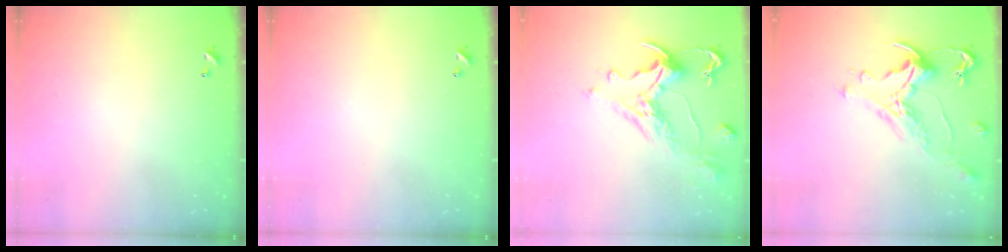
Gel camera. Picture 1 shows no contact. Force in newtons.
{"total": 0.0}
{"total": 1.8, "press": 1.1, "slide": 1.4}
{"total": 1.7, "press": 1.1, "slide": 1.3}